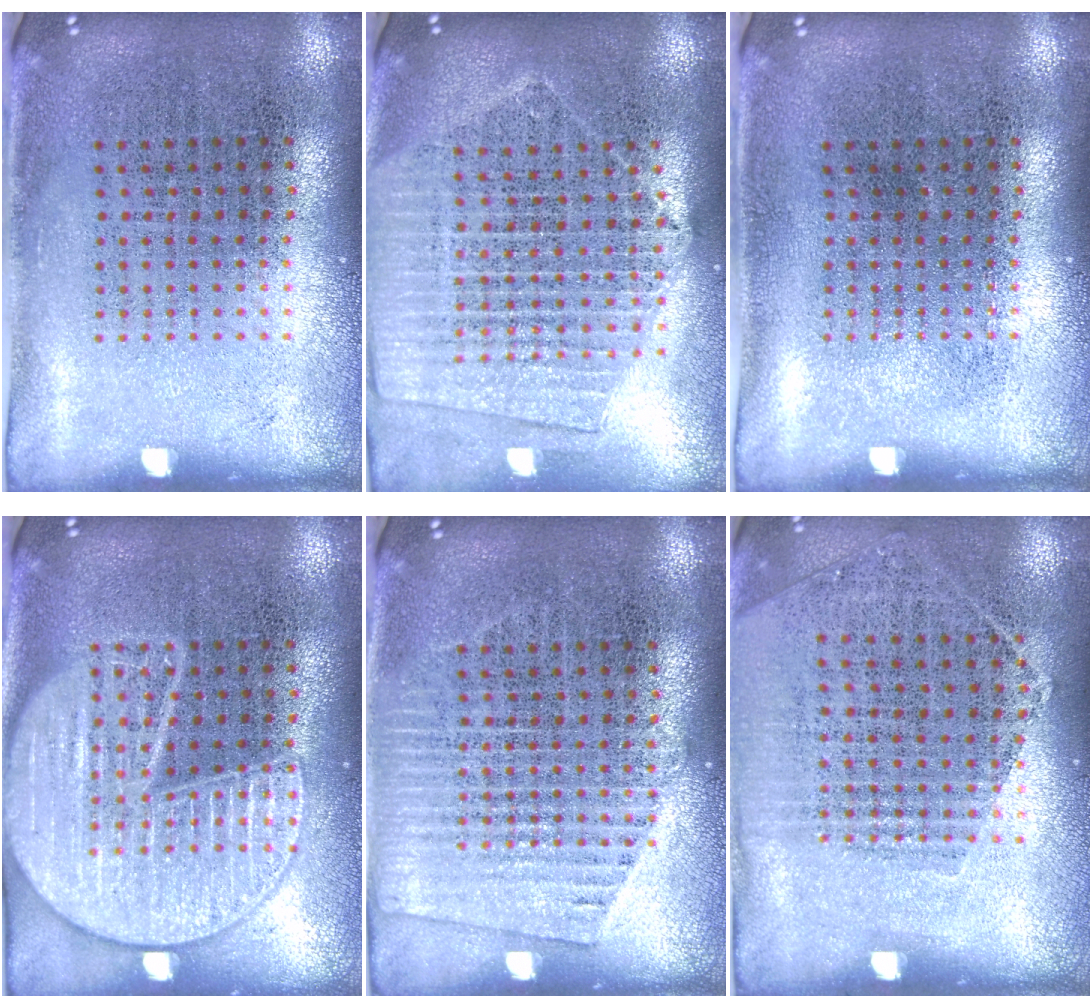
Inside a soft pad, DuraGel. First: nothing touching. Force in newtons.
{"total": 1.9, "press": 1.8, "slide": 0.7}
{"total": 0.0}
{"total": 3.5, "press": 3.5, "slide": 0.4}
{"total": 1.7, "press": 1.6, "slide": 0.3}
{"total": 1.0, "press": 0.9, "slide": 0.5}